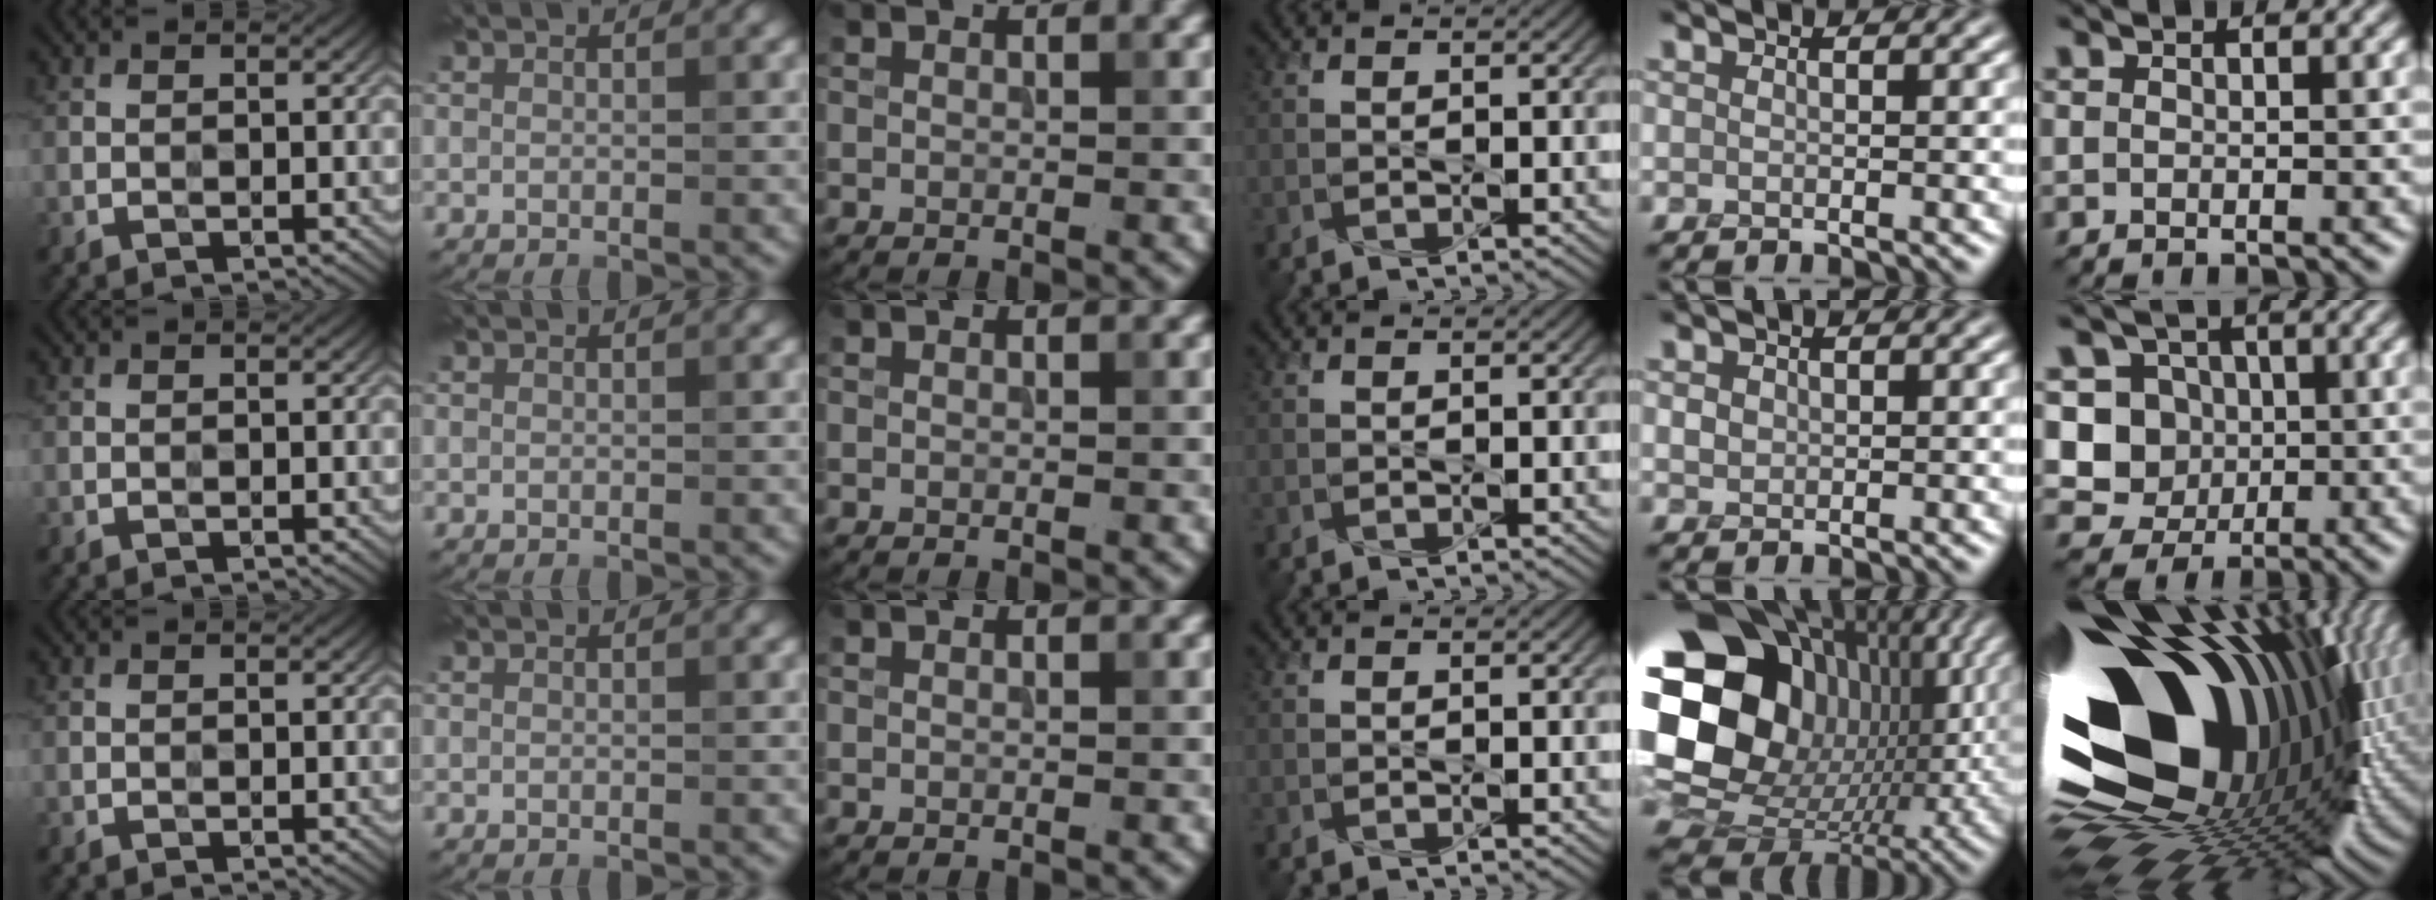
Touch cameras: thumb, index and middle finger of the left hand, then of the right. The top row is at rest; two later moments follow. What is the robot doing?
{"motion": "press", "object": "stapler"}